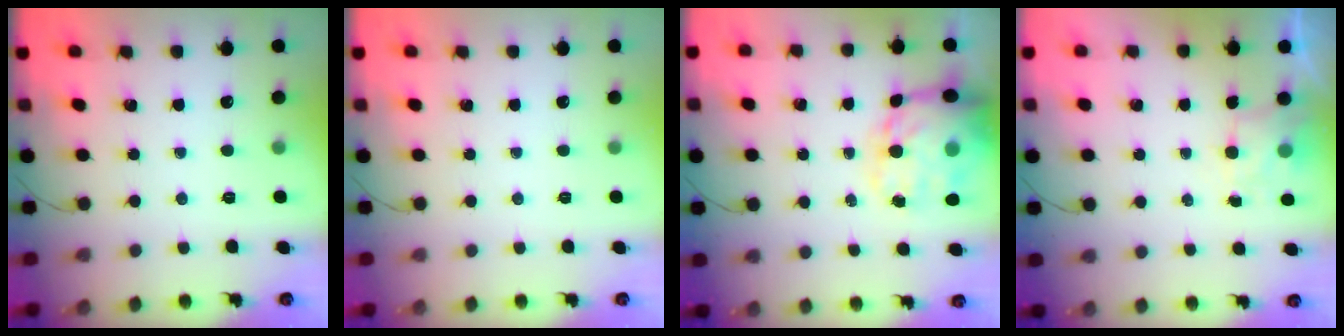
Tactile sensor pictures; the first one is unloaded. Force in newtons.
{"total": 0.0}
{"total": 18.8, "press": 18.1, "slide": 5.0}
{"total": 1.9, "press": 1.6, "slide": 1.0}